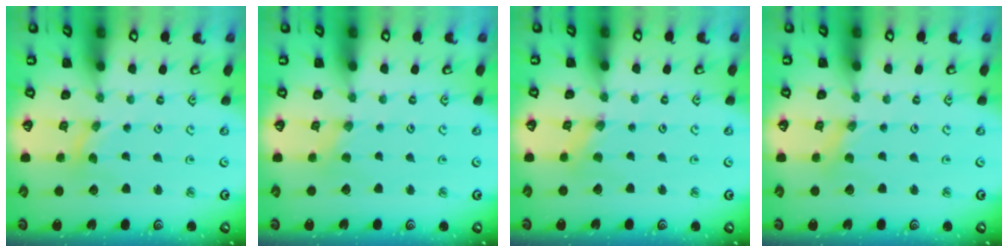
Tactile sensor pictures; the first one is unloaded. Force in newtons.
{"total": 0.0}
{"total": 0.0}
{"total": 0.0}